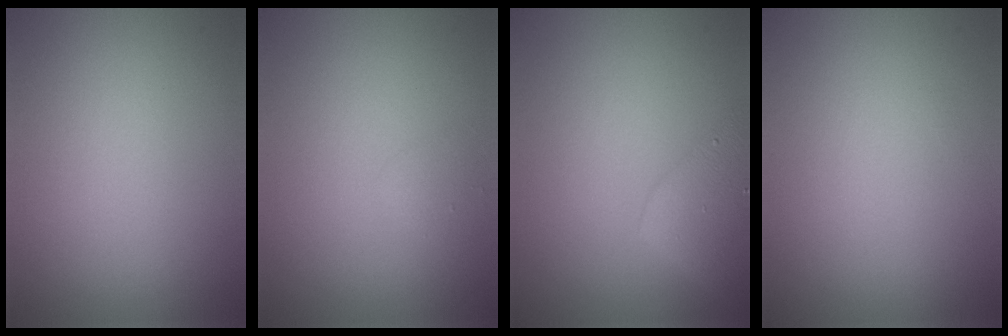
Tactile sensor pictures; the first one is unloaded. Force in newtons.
{"total": 0.7, "press": 0.7, "slide": 0.1}
{"total": 2.9, "press": 2.9, "slide": 0.0}
{"total": 0.0}